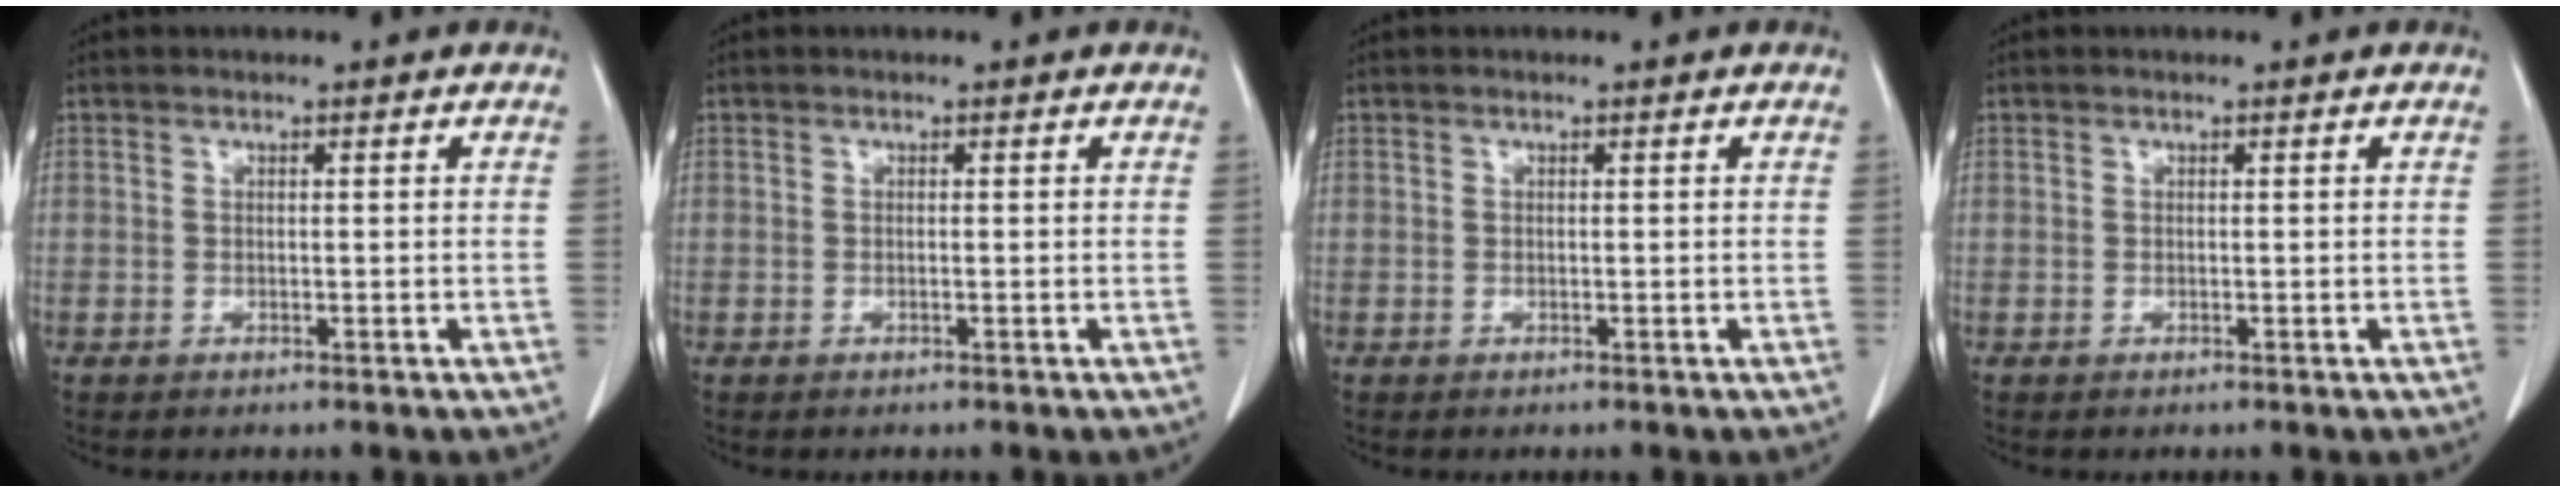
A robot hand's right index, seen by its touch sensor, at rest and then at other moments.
{"total": 0.0}
{"total": 0.0}
{"total": 0.0}